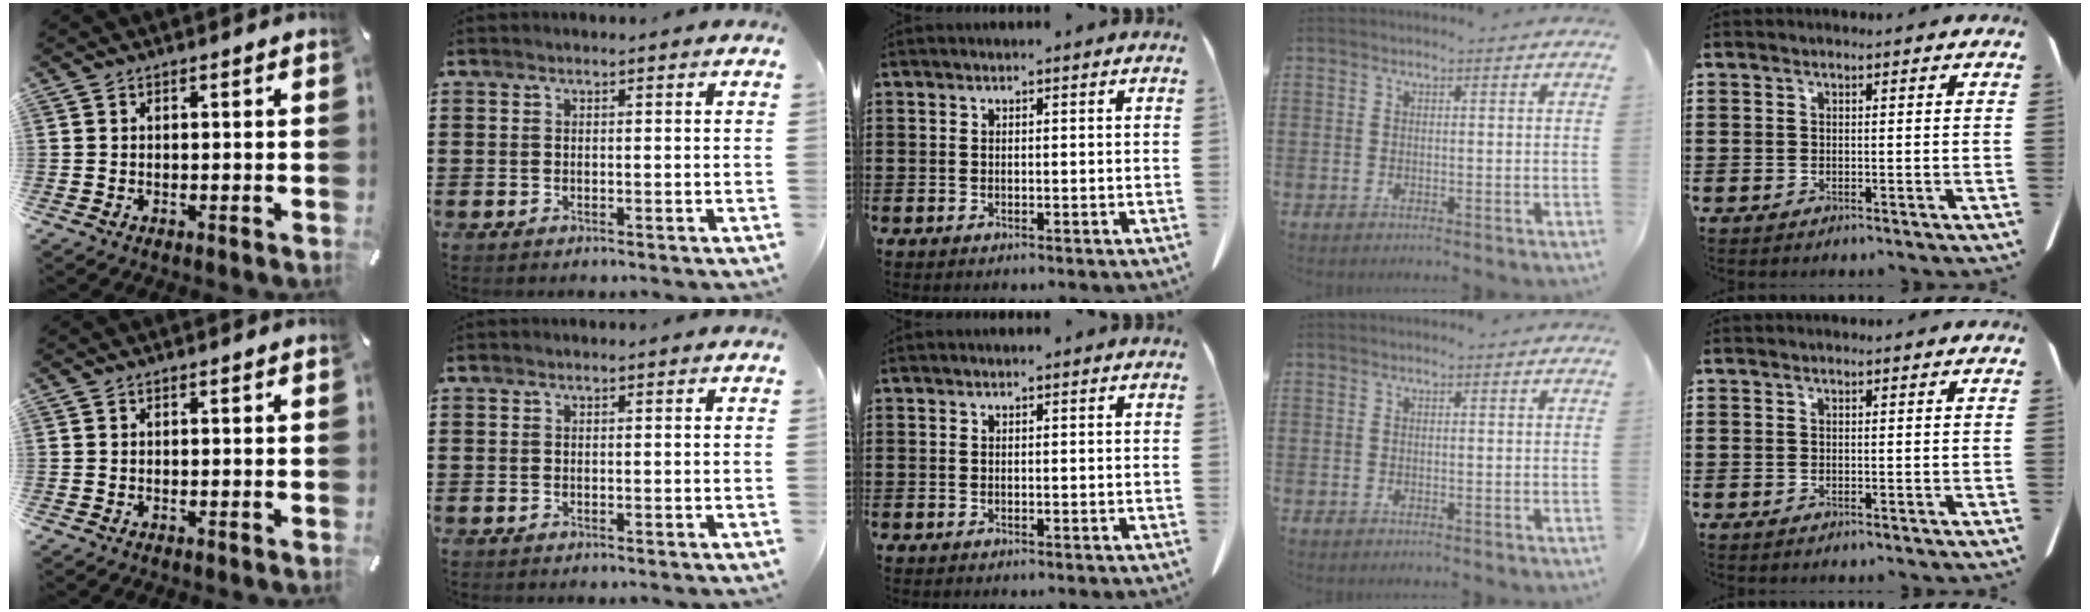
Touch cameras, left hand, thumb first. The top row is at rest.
{}